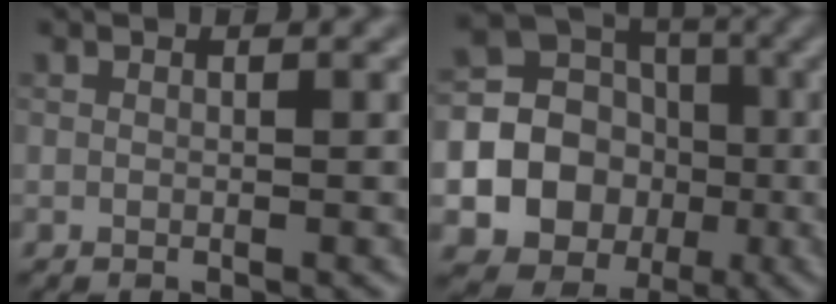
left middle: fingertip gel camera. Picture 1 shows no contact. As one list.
[{"total": 18.2, "force": [-3.3, 17.2, 4.8], "torque": [-0.120, -0.017, -0.072]}]